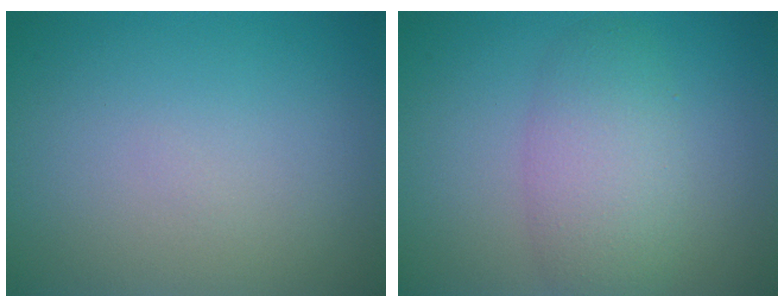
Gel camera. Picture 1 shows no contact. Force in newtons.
{"total": 4.4, "press": 4.4, "slide": 0.2}